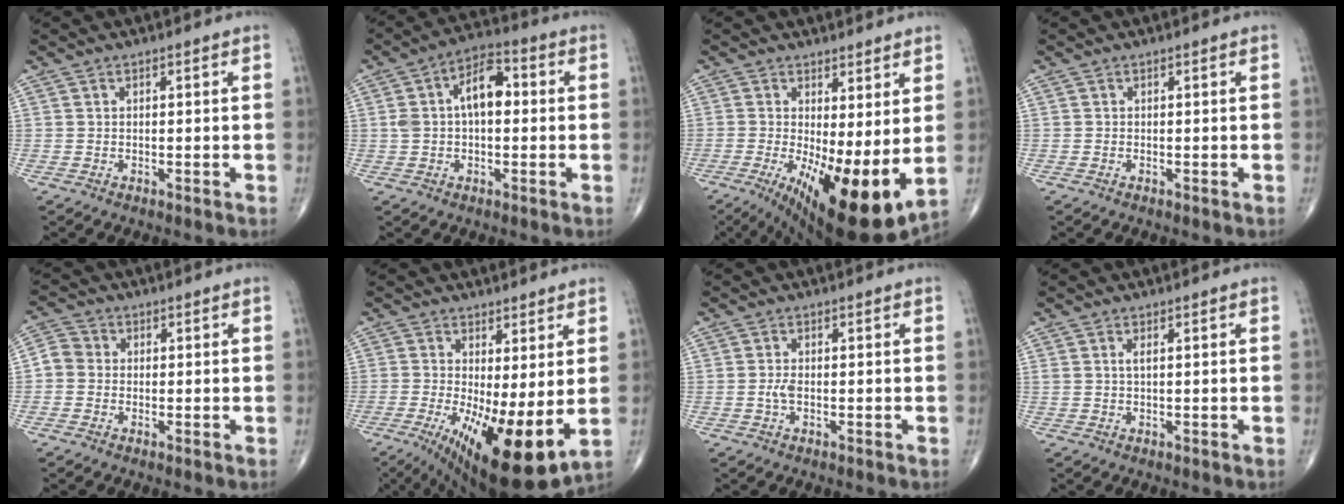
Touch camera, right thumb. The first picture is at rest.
{"total": 10.2, "force": [1.1, 5.6, 8.4], "torque": [-0.148, 0.032, 0.013]}
{"total": 15.8, "force": [-1.3, 5.1, 14.9], "torque": [-0.240, -0.032, -0.001]}
{"total": 0.0}
{"total": 4.0, "force": [-0.5, 3.7, 1.5], "torque": [-0.020, 0.010, -0.020]}
{"total": 15.3, "force": [-2.2, 4.8, 14.4], "torque": [-0.238, -0.028, -0.015]}
{"total": 1.6, "force": [-0.3, 0.7, 1.4], "torque": [-0.031, 0.000, -0.008]}
{"total": 1.1, "force": [0.3, 0.3, 1.0], "torque": [-0.025, 0.003, 0.008]}